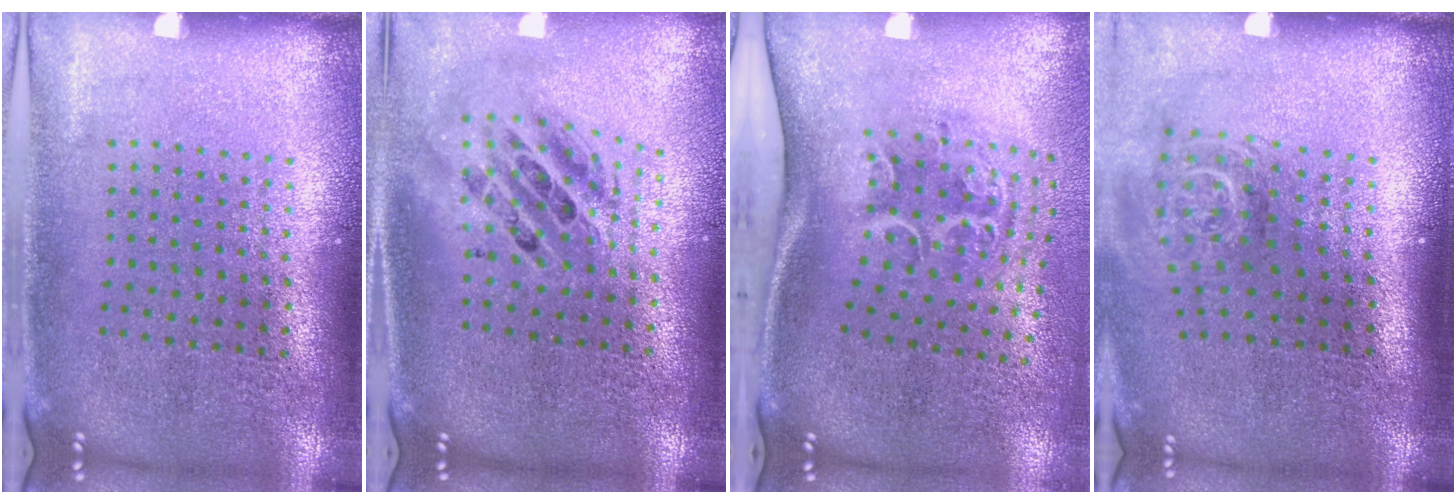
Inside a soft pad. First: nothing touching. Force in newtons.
{"total": 1.8, "press": 1.5, "slide": 1.1}
{"total": 2.2, "press": 1.4, "slide": 1.7}
{"total": 1.9, "press": 1.3, "slide": 1.3}